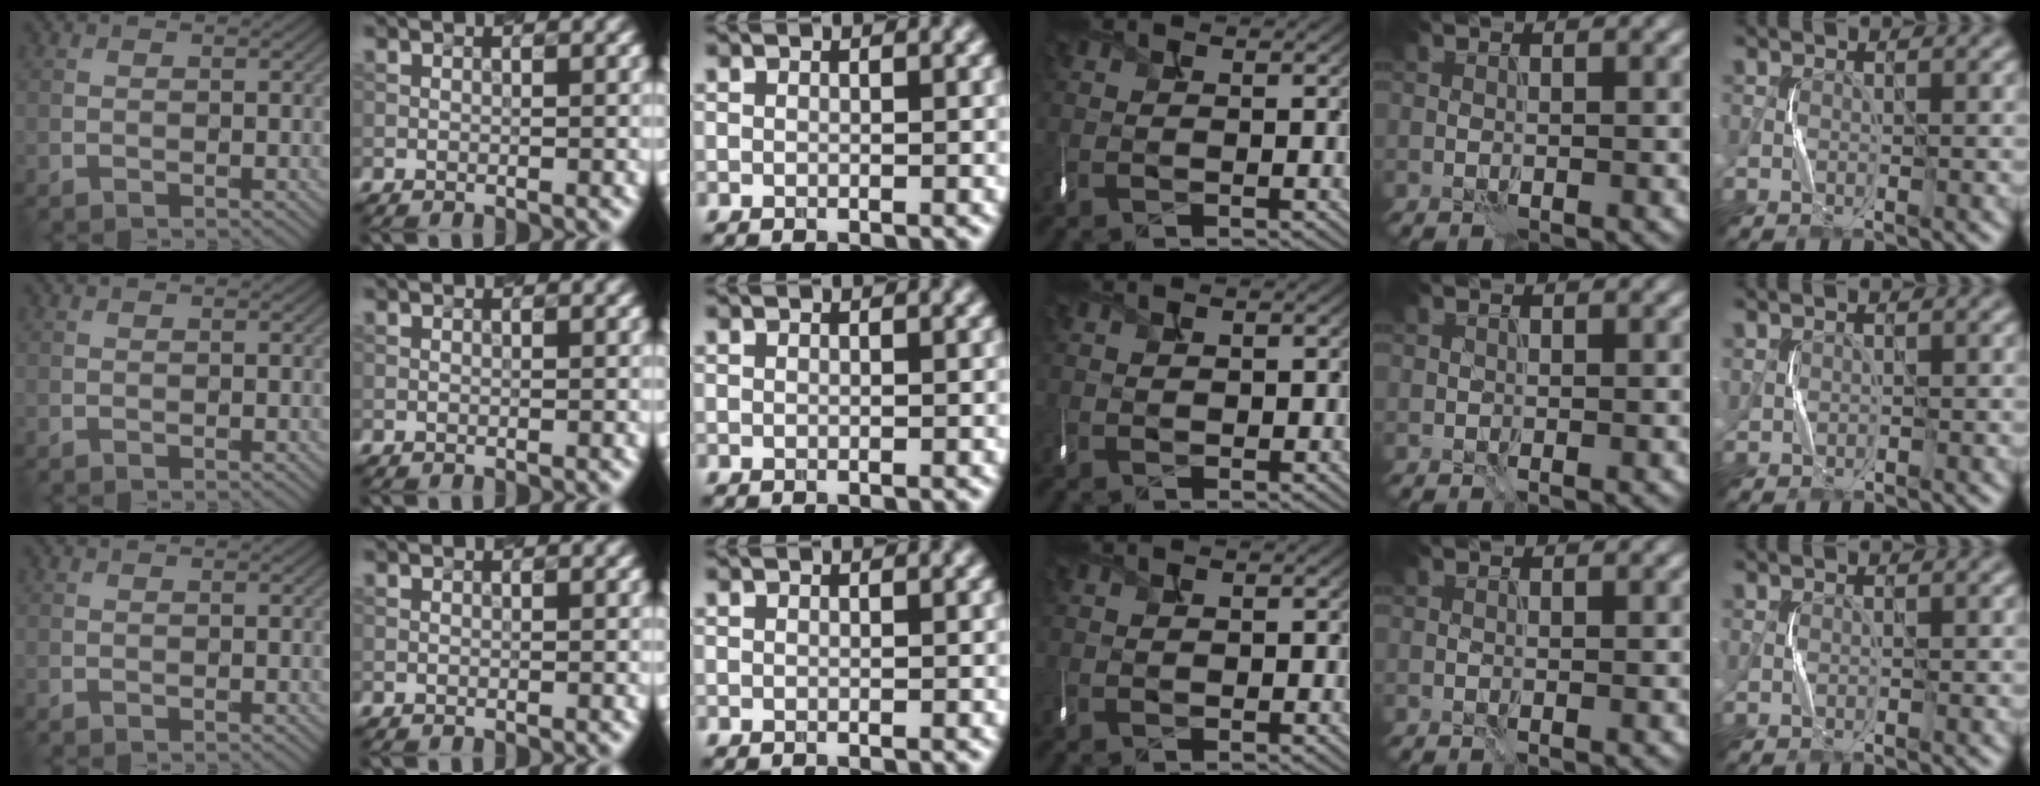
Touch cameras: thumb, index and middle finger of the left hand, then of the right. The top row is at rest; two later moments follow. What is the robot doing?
{"motion": "shake", "object": "tambourine"}